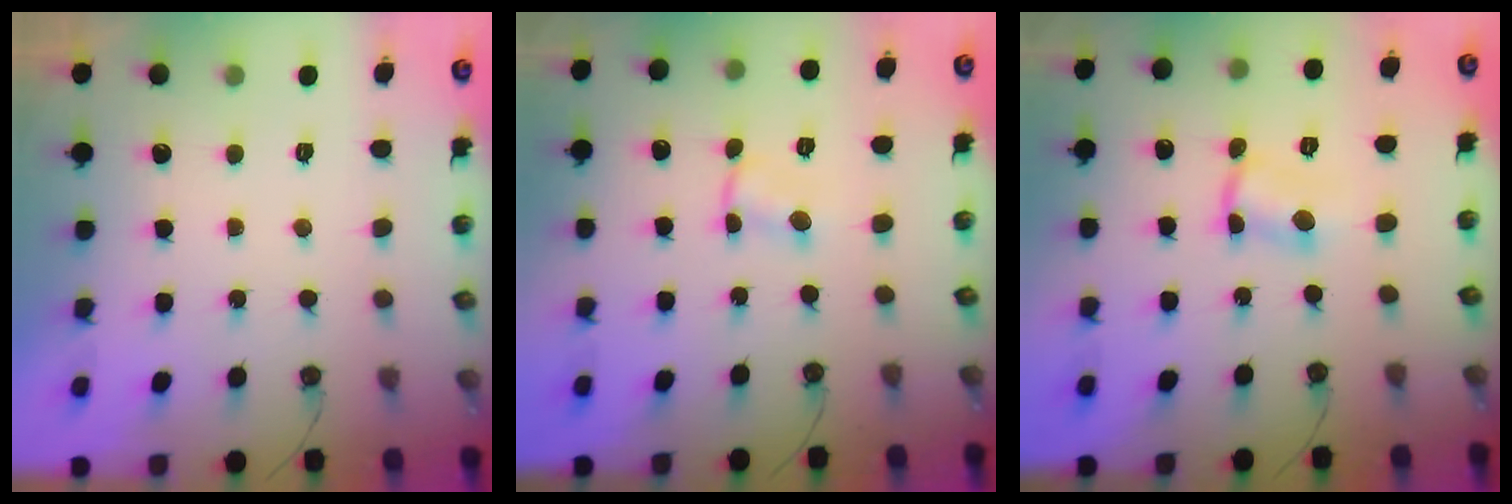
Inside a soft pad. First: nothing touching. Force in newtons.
{"total": 1.1, "press": 1.1, "slide": 0.2}
{"total": 1.8, "press": 1.6, "slide": 0.7}